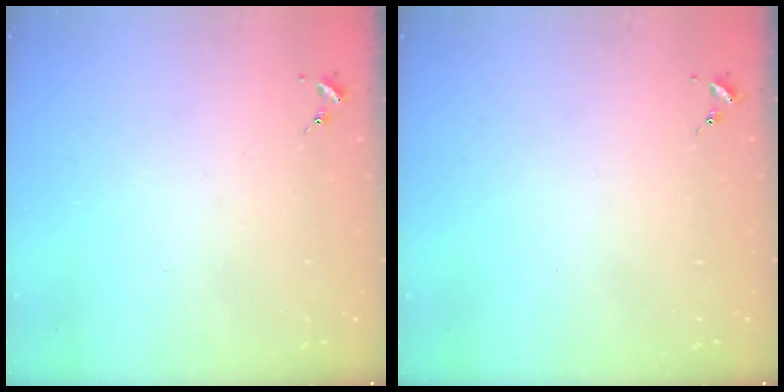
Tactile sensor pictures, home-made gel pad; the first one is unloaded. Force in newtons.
{"total": 0.0}